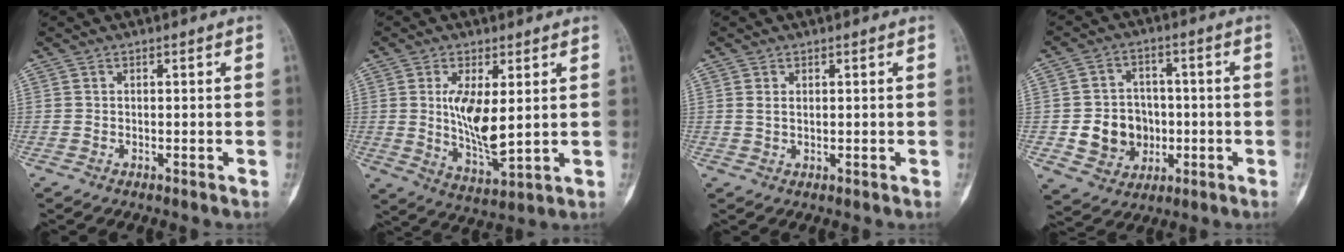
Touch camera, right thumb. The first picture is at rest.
{"total": 10.2, "force": [1.7, 3.9, 9.2], "torque": [-0.163, -0.029, 0.040]}
{"total": 1.4, "force": [0.6, 0.7, 1.0], "torque": [-0.020, -0.001, 0.014]}
{"total": 10.0, "force": [-1.5, 8.7, 4.8], "torque": [-0.038, 0.012, -0.018]}